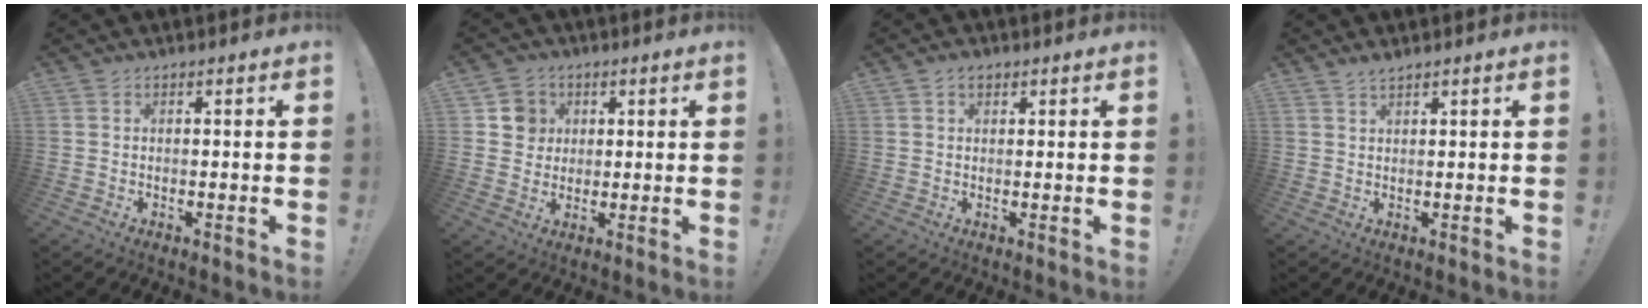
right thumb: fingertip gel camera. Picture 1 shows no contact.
{"total": 6.3, "force": [2.0, 5.9, 0.9], "torque": [-0.005, -0.008, 0.039]}
{"total": 2.1, "force": [1.2, 1.3, 1.2], "torque": [-0.023, 0.002, 0.022]}
{"total": 1.8, "force": [1.6, 0.2, 0.8], "torque": [-0.025, -0.003, 0.032]}